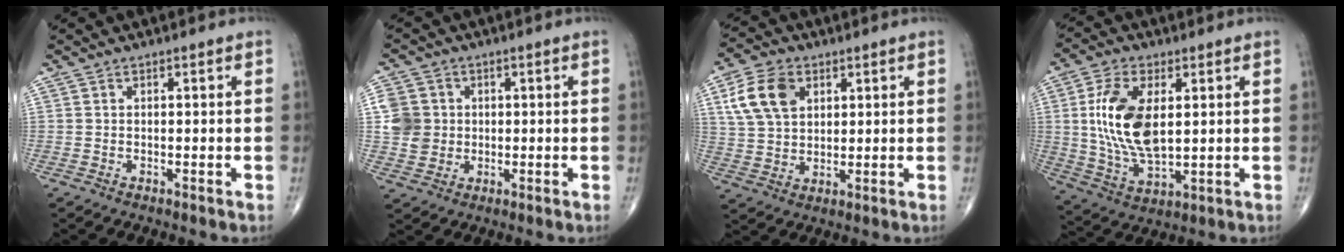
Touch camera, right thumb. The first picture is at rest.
{"total": 7.2, "force": [0.6, 6.7, 2.5], "torque": [-0.028, 0.001, 0.011]}
{"total": 10.5, "force": [3.9, 7.1, 6.7], "torque": [-0.115, -0.003, 0.076]}
{"total": 14.8, "force": [2.4, 7.6, 12.4], "torque": [-0.245, -0.013, 0.052]}